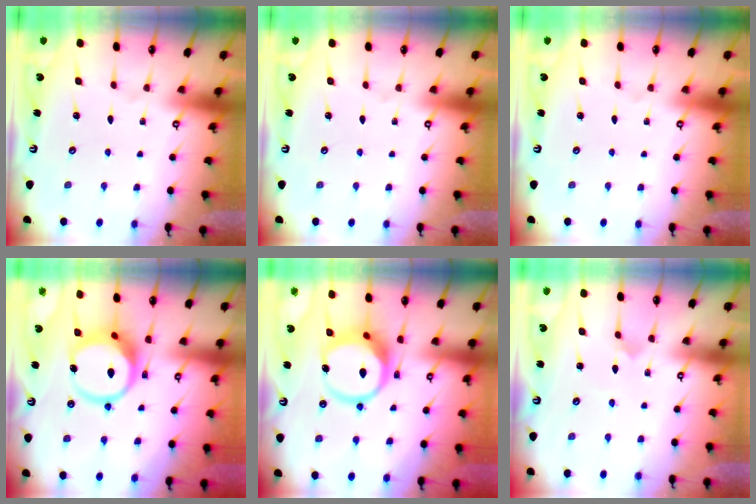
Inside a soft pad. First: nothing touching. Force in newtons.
{"total": 0.0}
{"total": 0.0}
{"total": 11.9, "press": 11.8, "slide": 1.5}
{"total": 11.9, "press": 11.8, "slide": 1.5}
{"total": 1.3, "press": 1.3, "slide": 0.1}